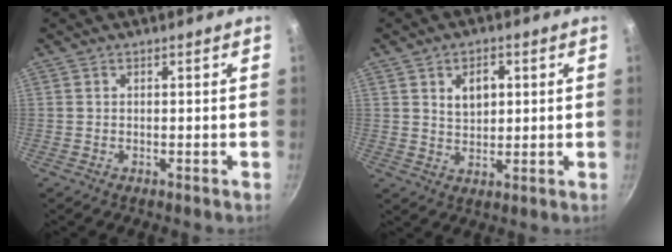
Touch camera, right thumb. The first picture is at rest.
{"total": 6.0, "force": [1.8, 4.0, 4.1], "torque": [-0.049, -0.005, 0.032]}